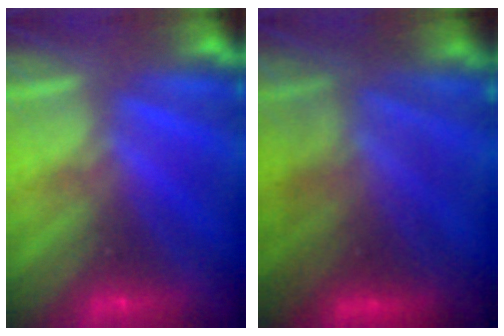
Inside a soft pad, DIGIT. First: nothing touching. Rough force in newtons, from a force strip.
{"total": 4.4}